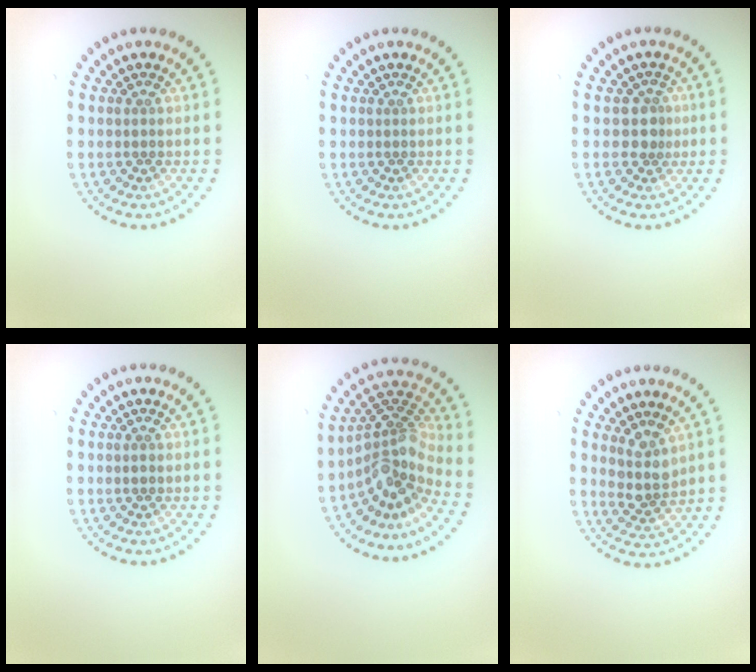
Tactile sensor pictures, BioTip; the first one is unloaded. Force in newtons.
{"total": 0.0}
{"total": 1.8, "press": 1.5, "slide": 1.1}
{"total": 0.8, "press": 0.7, "slide": 0.1}
{"total": 4.7, "press": 3.0, "slide": 3.6}
{"total": 3.0, "press": 2.5, "slide": 1.7}